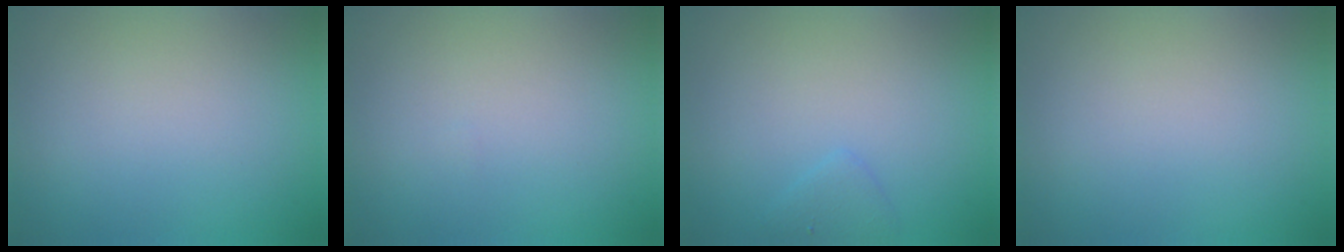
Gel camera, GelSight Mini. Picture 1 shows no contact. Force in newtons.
{"total": 0.0}
{"total": 1.2, "press": 1.2, "slide": 0.1}
{"total": 0.0}